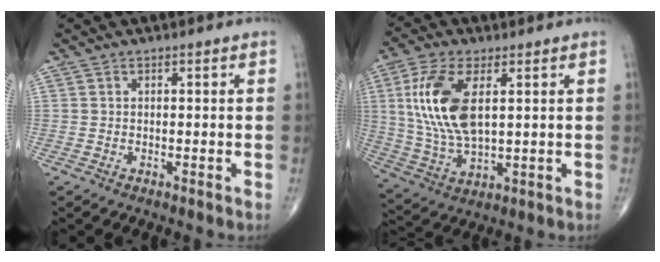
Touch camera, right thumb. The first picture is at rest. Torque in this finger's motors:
{"motor_torque": [-0.20, 0.79, 1.23, 0.29, 0.17]}